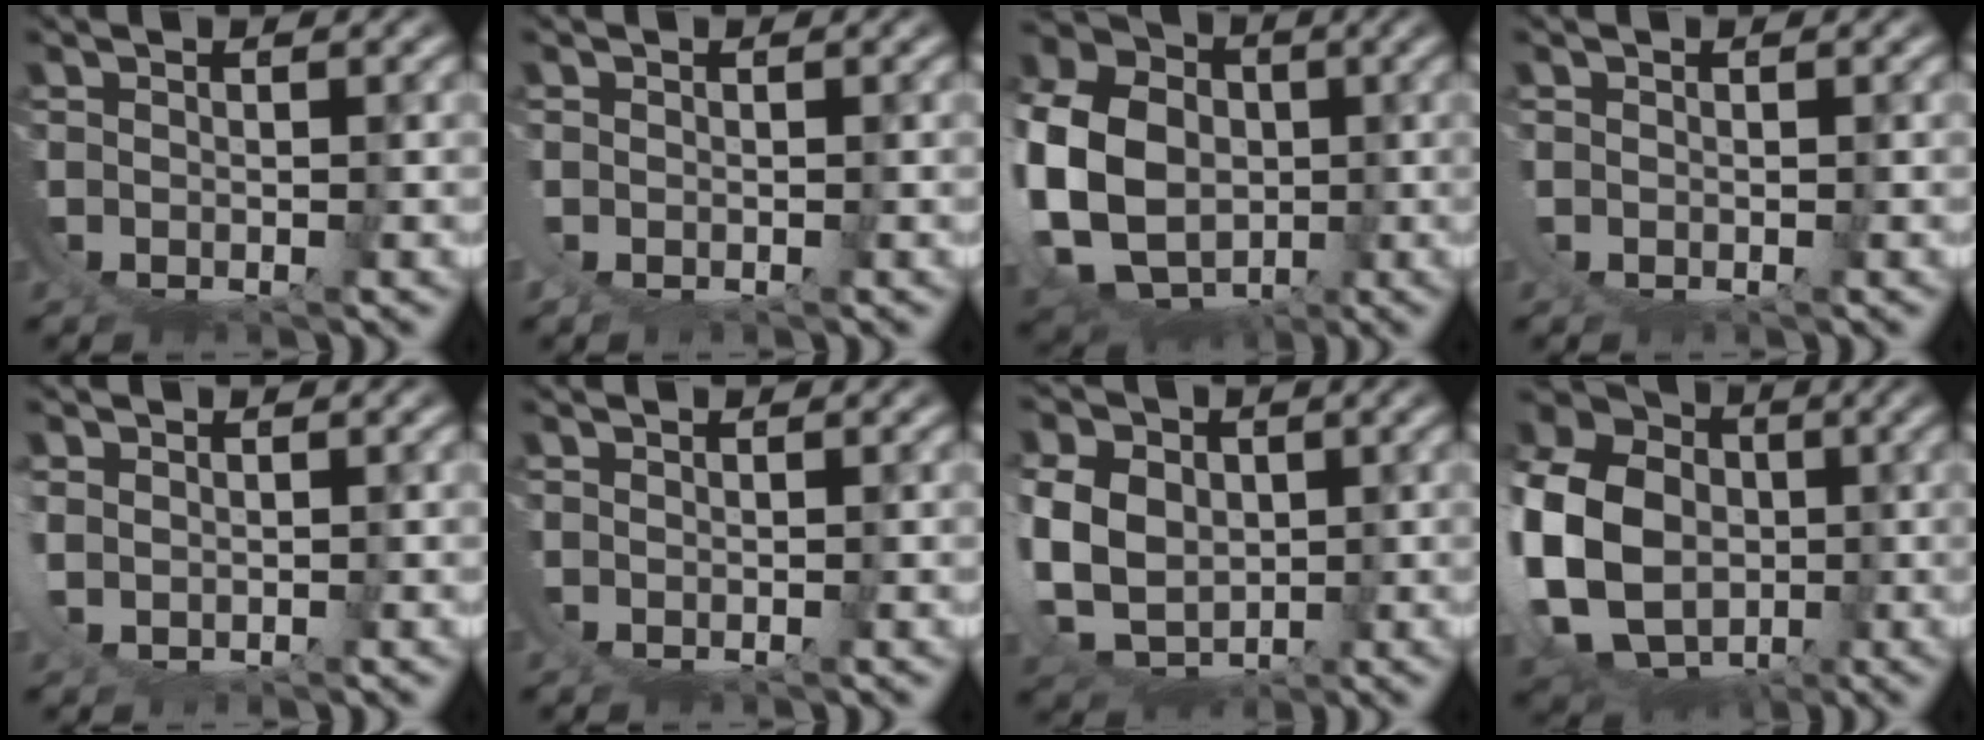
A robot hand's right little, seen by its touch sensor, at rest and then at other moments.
{"total": 0.8, "force": [-0.2, 0.2, 0.8], "torque": [-0.023, -0.007, 0.000]}
{"total": 13.4, "force": [-0.7, 10.7, 8.0], "torque": [-0.194, -0.054, 0.004]}
{"total": 0.6, "force": [0.4, -0.4, -0.2], "torque": [0.005, 0.001, 0.008]}
{"total": 1.4, "force": [0.8, 0.3, 1.0], "torque": [-0.040, -0.013, 0.028]}
{"total": 0.5, "force": [0.4, -0.1, 0.3], "torque": [-0.010, -0.003, 0.010]}
{"total": 8.3, "force": [-0.3, 6.7, 4.9], "torque": [-0.130, -0.042, 0.014]}
{"total": 16.9, "force": [-0.3, 14.0, 9.4], "torque": [-0.218, -0.047, -0.003]}